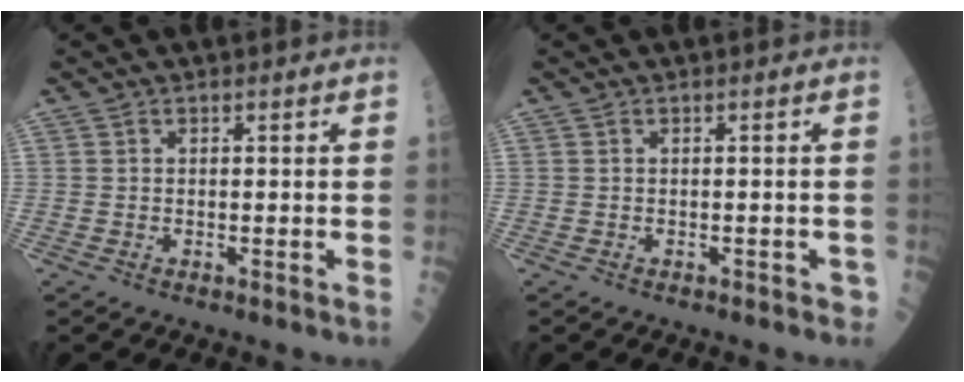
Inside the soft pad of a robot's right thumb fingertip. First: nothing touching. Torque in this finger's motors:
{"motor_torque": [0.22, 0.05, 0.06, -0.16, 0.01]}